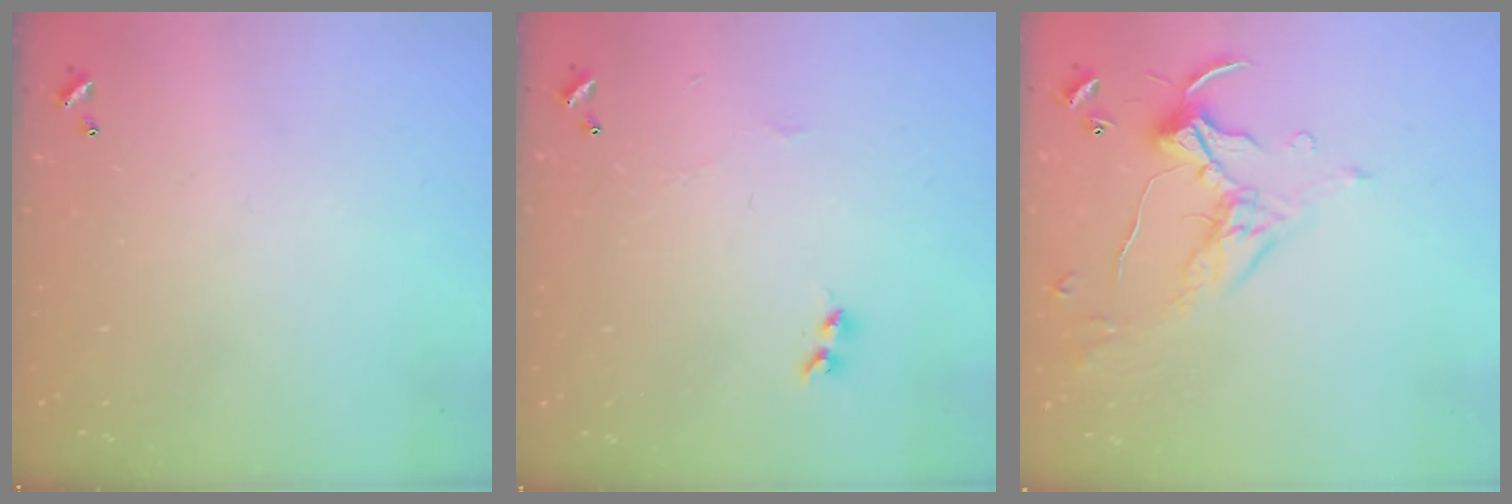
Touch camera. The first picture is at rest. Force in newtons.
{"total": 2.1, "press": 2.1, "slide": 0.5}
{"total": 1.7, "press": 1.5, "slide": 0.8}